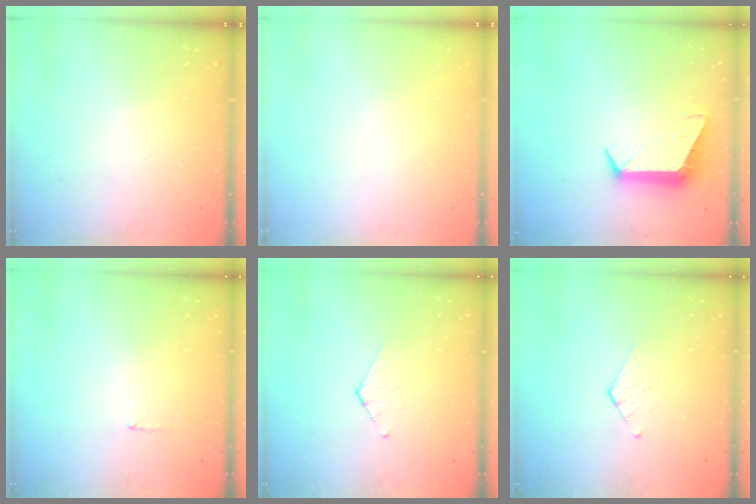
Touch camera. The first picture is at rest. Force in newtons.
{"total": 0.0}
{"total": 11.2, "press": 11.2, "slide": 0.5}
{"total": 4.1, "press": 4.0, "slide": 0.4}
{"total": 3.1, "press": 3.1, "slide": 0.3}
{"total": 3.1, "press": 3.1, "slide": 0.3}